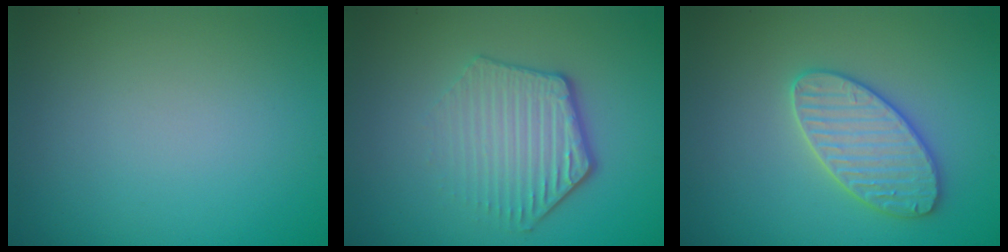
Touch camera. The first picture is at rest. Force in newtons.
{"total": 4.1, "press": 3.2, "slide": 2.6}
{"total": 3.7, "press": 3.6, "slide": 0.5}